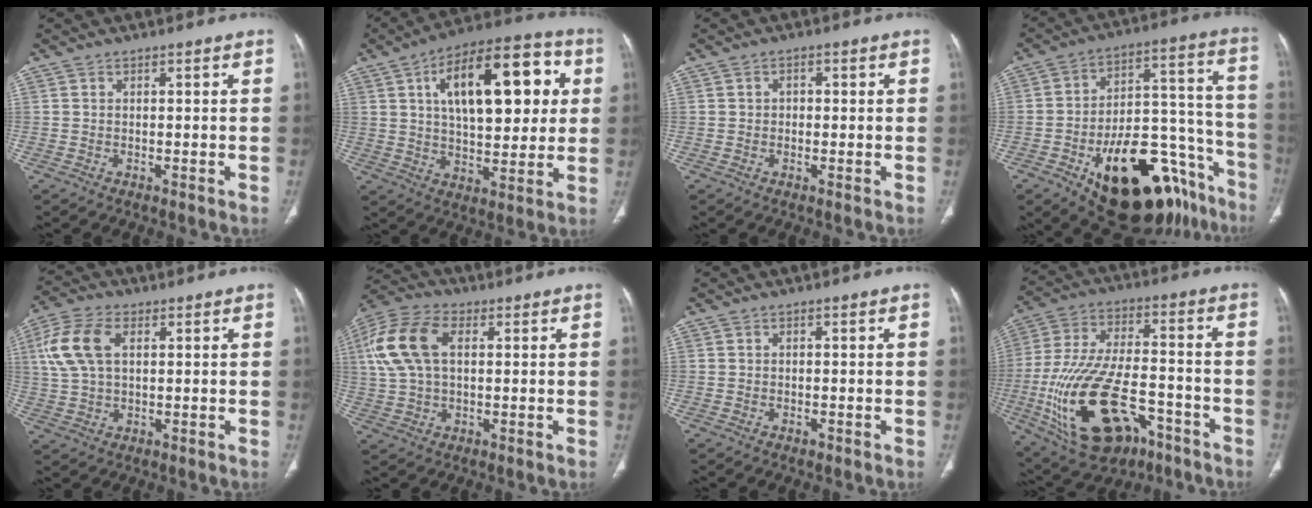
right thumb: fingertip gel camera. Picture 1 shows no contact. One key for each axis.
{"total": 22.6, "fx": 6.1, "fy": 10.8, "fz": 18.9, "tx": -0.252, "ty": 0.008, "tz": 0.087}
{"total": 1.3, "fx": 0.0, "fy": 1.1, "fz": 0.7, "tx": -0.005, "ty": 0.005, "tz": -0.003}
{"total": 30.5, "fx": -16.3, "fy": 14.7, "fz": 21.1, "tx": -0.217, "ty": 0.095, "tz": -0.228}
{"total": 10.5, "fx": 2.9, "fy": 6.1, "fz": 8.0, "tx": -0.178, "ty": 0.014, "tz": 0.058}
{"total": 13.5, "fx": 3.2, "fy": 8.0, "fz": 10.4, "tx": -0.230, "ty": 0.025, "tz": 0.060}
{"total": 0.7, "fx": -0.3, "fy": 0.5, "fz": 0.3, "tx": -0.005, "ty": 0.001, "tz": -0.005}
{"total": 24.4, "fx": -9.5, "fy": 13.1, "fz": 18.2, "tx": -0.378, "ty": 0.029, "tz": -0.145}